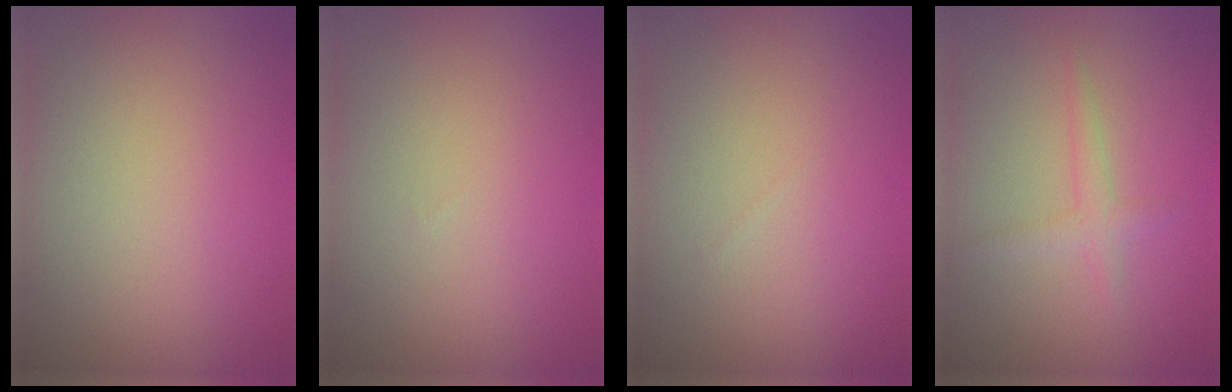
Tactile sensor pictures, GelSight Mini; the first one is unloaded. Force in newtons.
{"total": 0.0}
{"total": 0.0}
{"total": 1.6, "press": 1.6, "slide": 0.0}